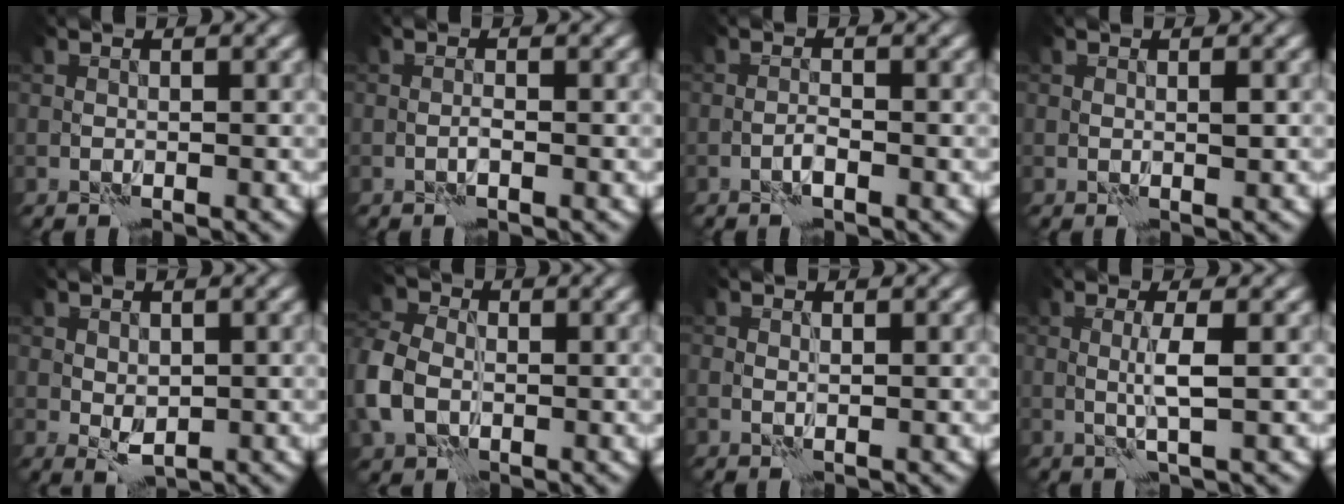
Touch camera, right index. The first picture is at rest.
{"total": 0.5, "force": [-0.2, -0.2, 0.4], "torque": [-0.006, 0.002, -0.004]}
{"total": 0.7, "force": [-0.4, -0.1, 0.6], "torque": [-0.010, 0.002, -0.010]}
{"total": 0.7, "force": [0.3, 0.2, 0.6], "torque": [-0.008, -0.004, 0.007]}
{"total": 1.9, "force": [0.2, 1.3, 1.3], "torque": [-0.022, -0.005, 0.009]}
{"total": 6.3, "force": [-1.3, 4.7, 4.0], "torque": [-0.113, -0.002, -0.041]}
{"total": 0.5, "force": [0.3, 0.2, 0.4], "torque": [-0.007, -0.003, 0.005]}
{"total": 2.0, "force": [0.5, -0.1, 2.0], "torque": [-0.041, -0.004, 0.008]}